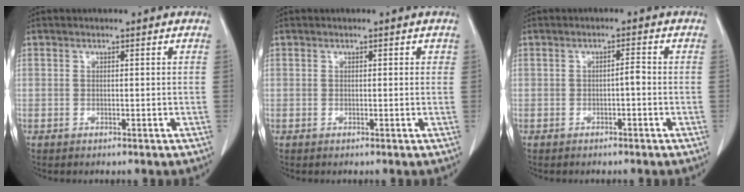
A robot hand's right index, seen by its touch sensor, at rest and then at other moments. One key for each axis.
{"total": 0.8, "fx": 0.4, "fy": 0.5, "fz": 0.5, "tx": -0.002, "ty": 0.005, "tz": 0.001}
{"total": 1.4, "fx": -0.4, "fy": 0.3, "fz": 1.3, "tx": -0.019, "ty": 0.004, "tz": -0.007}